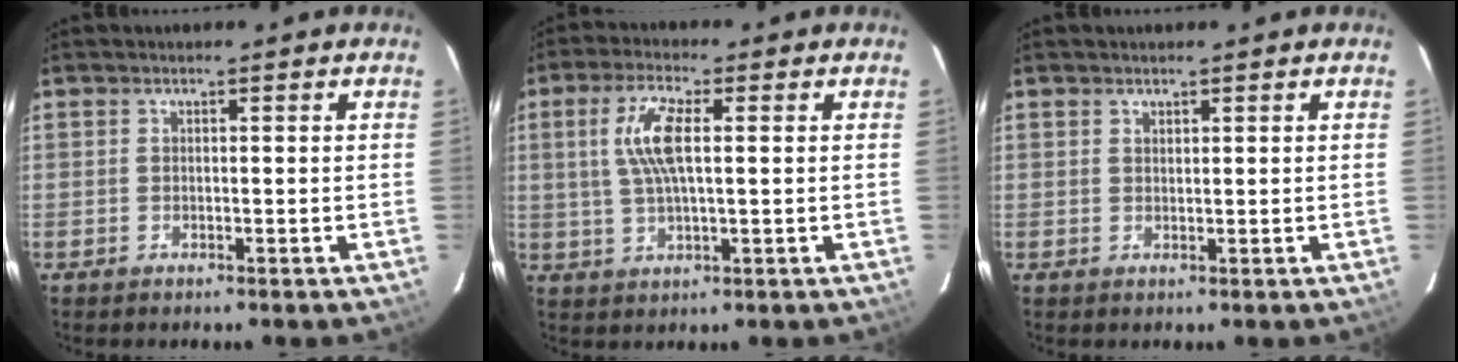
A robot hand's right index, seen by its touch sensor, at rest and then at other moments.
{"total": 8.0, "force": [1.5, 2.4, 7.5], "torque": [-0.153, 0.009, 0.030]}
{"total": 0.7, "force": [0.7, 0.3, 0.1], "torque": [-0.003, 0.001, 0.013]}